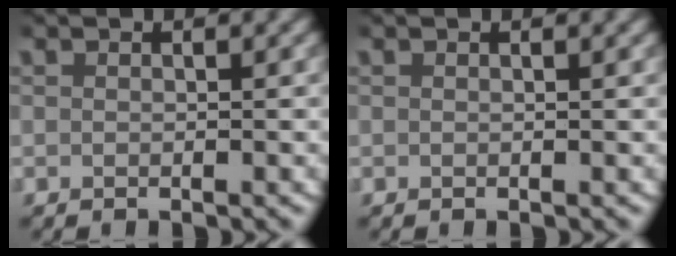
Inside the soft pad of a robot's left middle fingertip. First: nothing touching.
{"total": 0.0}